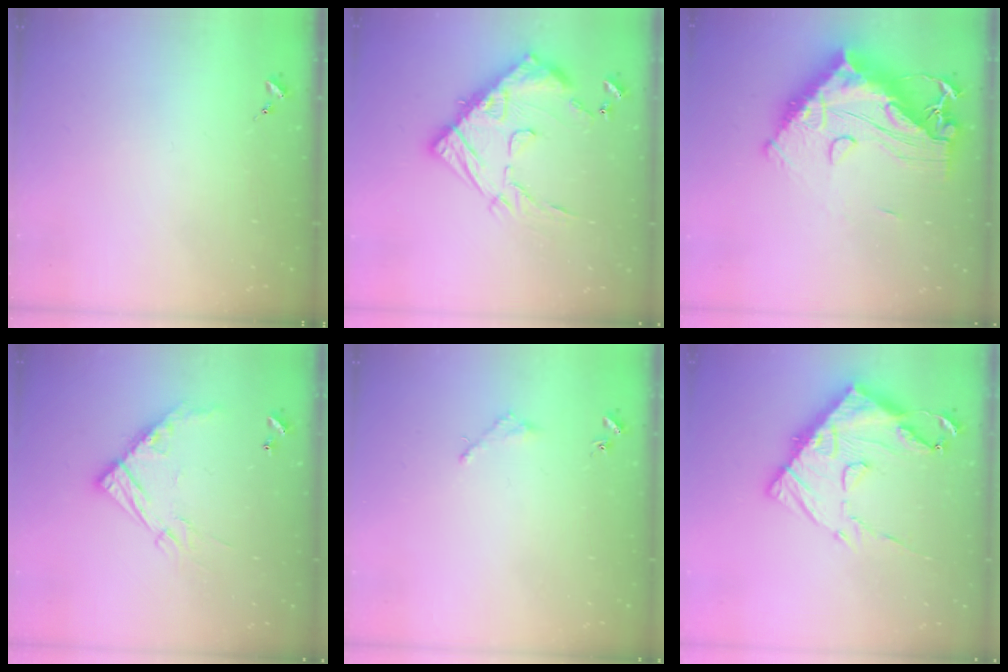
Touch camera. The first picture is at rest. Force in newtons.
{"total": 20.3, "press": 20.3, "slide": 1.1}
{"total": 22.9, "press": 22.7, "slide": 2.4}
{"total": 14.3, "press": 14.3, "slide": 1.0}
{"total": 1.6, "press": 1.6, "slide": 0.2}
{"total": 20.8, "press": 20.7, "slide": 2.0}